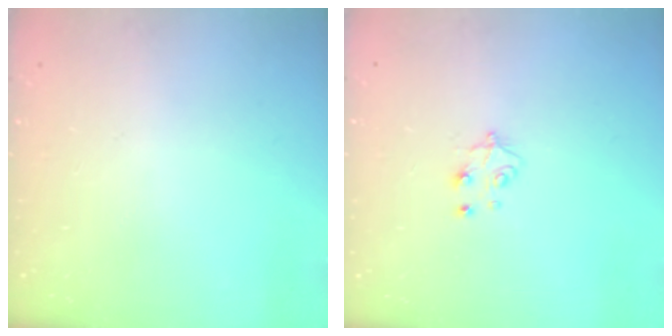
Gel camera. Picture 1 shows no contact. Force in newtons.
{"total": 5.3, "press": 5.2, "slide": 0.8}